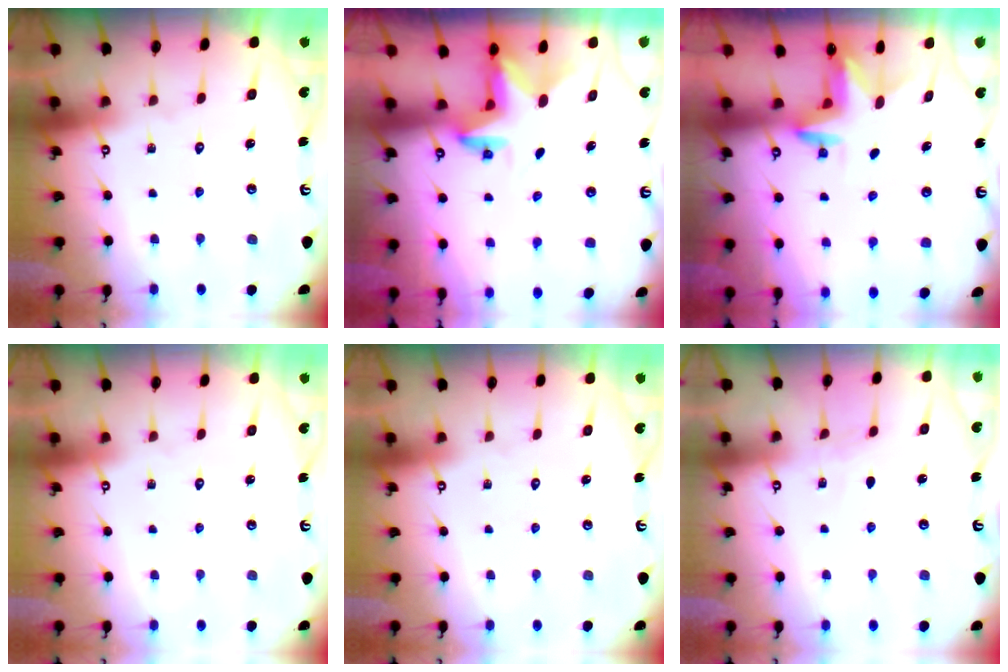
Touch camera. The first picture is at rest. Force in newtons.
{"total": 2.8, "press": 2.8, "slide": 0.2}
{"total": 3.3, "press": 3.3, "slide": 0.3}
{"total": 0.0}
{"total": 0.0}
{"total": 2.4, "press": 2.4, "slide": 0.3}